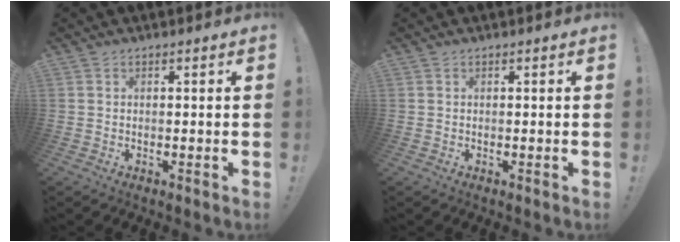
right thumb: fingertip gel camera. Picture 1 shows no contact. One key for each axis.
{"total": 0.0}